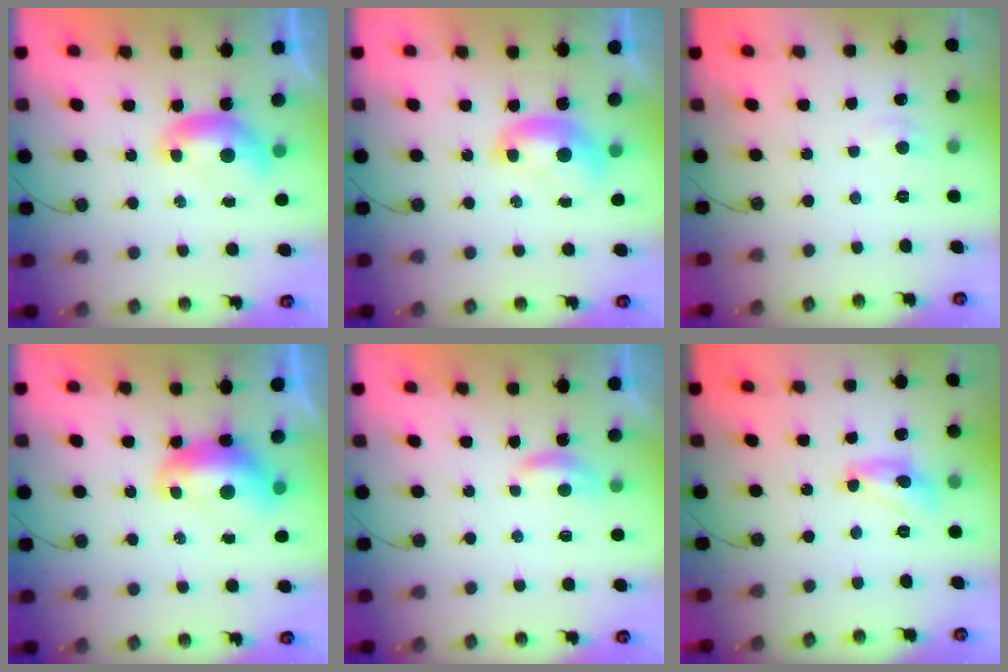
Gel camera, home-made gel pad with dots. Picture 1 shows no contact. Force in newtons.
{"total": 1.1, "press": 1.1, "slide": 0.0}
{"total": 1.9, "press": 1.8, "slide": 0.4}
{"total": 1.9, "press": 1.8, "slide": 0.6}
{"total": 1.7, "press": 1.6, "slide": 0.5}
{"total": 8.2, "press": 8.2, "slide": 0.3}